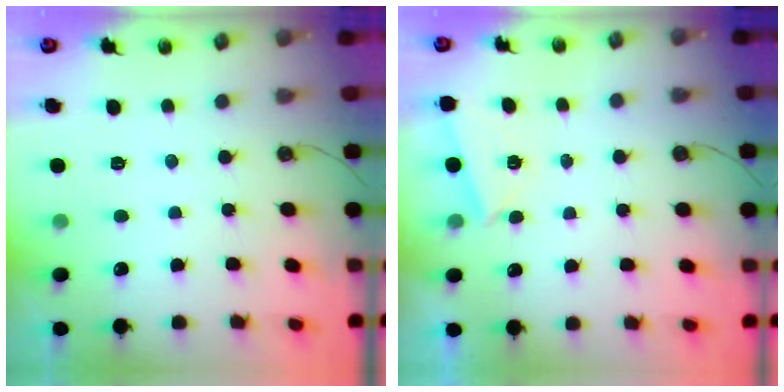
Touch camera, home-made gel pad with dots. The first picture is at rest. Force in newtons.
{"total": 2.8, "press": 1.7, "slide": 2.2}